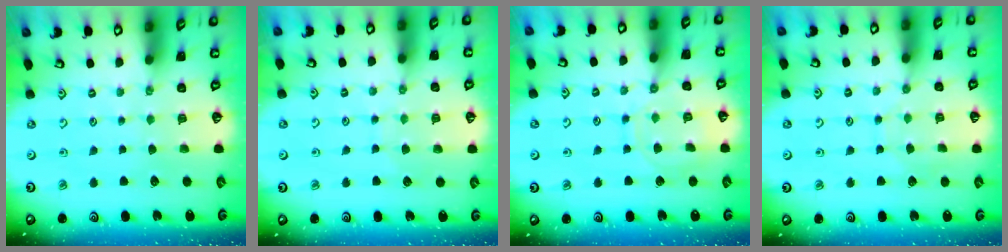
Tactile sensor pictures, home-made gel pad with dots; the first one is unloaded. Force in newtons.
{"total": 4.9, "press": 4.8, "slide": 0.4}
{"total": 10.5, "press": 10.5, "slide": 0.7}
{"total": 6.8, "press": 6.7, "slide": 0.6}